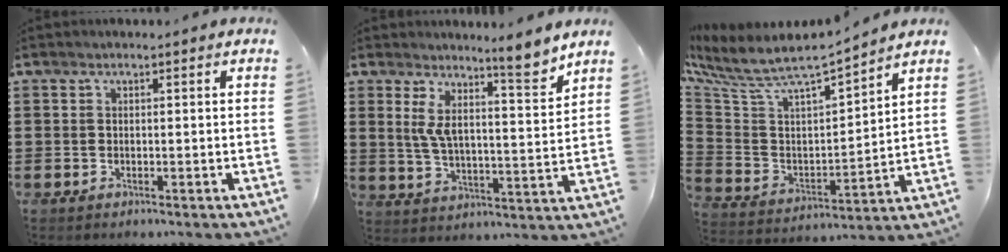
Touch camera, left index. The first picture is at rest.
{"total": 8.8, "force": [6.9, 0.6, 5.4], "torque": [-0.100, -0.045, 0.113]}
{"total": 6.4, "force": [5.7, 1.0, 2.6], "torque": [-0.083, -0.054, 0.091]}